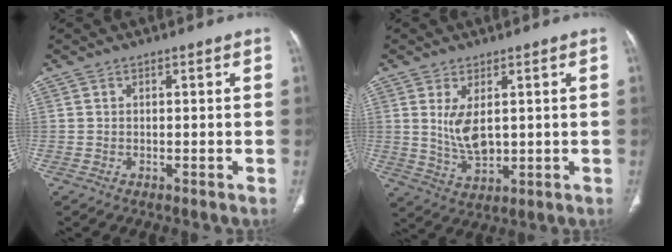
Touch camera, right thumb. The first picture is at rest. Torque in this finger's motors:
{"motor_torque": [-0.63, 0.25, -0.01, 0.57, 0.05]}